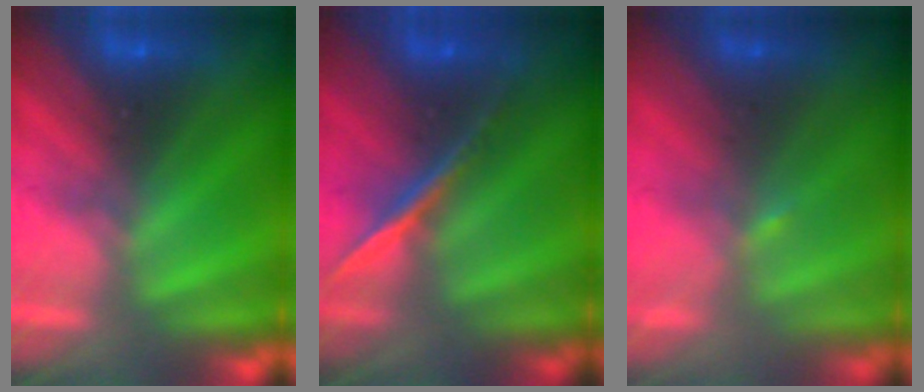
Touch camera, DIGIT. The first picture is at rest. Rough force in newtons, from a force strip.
{"total": 1.9}
{"total": 1.1}